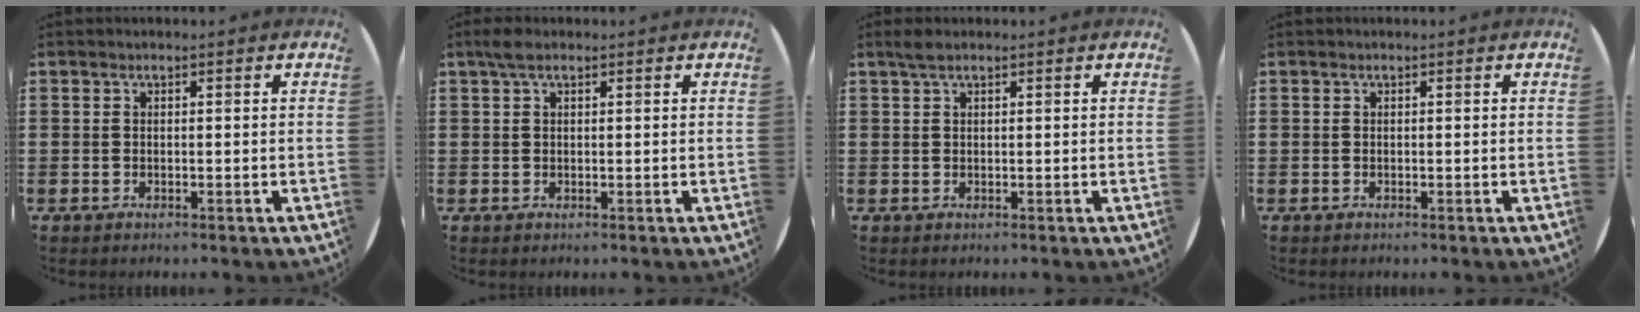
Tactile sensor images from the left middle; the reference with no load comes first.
{"total": 1.7, "force": [1.0, 0.6, 1.2], "torque": [-0.026, 0.005, 0.017]}
{"total": 1.2, "force": [0.9, 0.2, 0.7], "torque": [-0.014, 0.002, 0.017]}
{"total": 0.0}